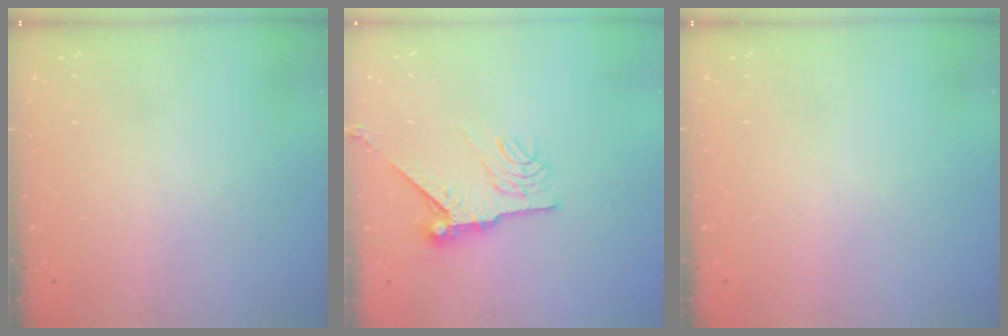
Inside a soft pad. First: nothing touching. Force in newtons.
{"total": 10.5, "press": 10.5, "slide": 0.4}
{"total": 0.0}